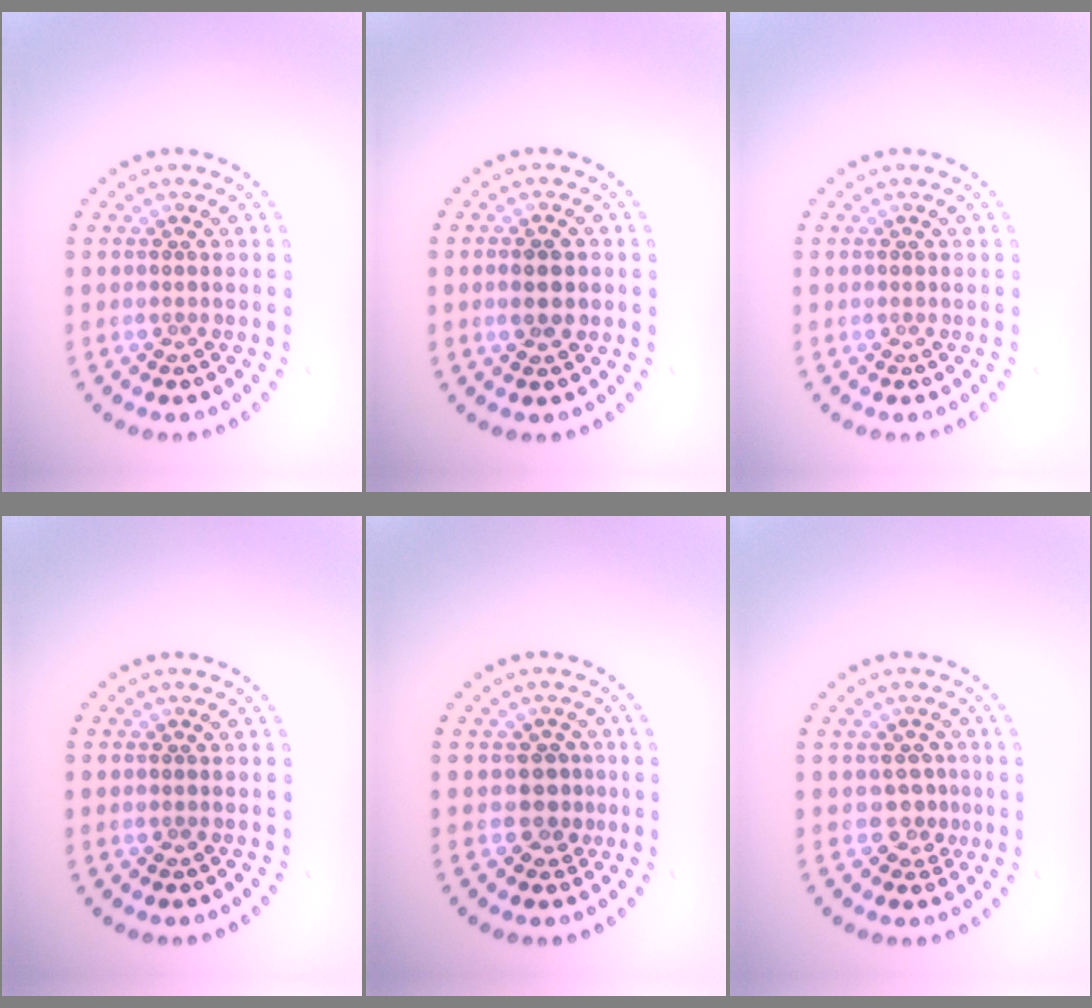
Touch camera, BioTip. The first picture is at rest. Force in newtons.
{"total": 2.9, "press": 2.9, "slide": 0.1}
{"total": 0.0}
{"total": 0.0}
{"total": 2.0, "press": 1.5, "slide": 1.3}
{"total": 2.1, "press": 1.4, "slide": 1.6}